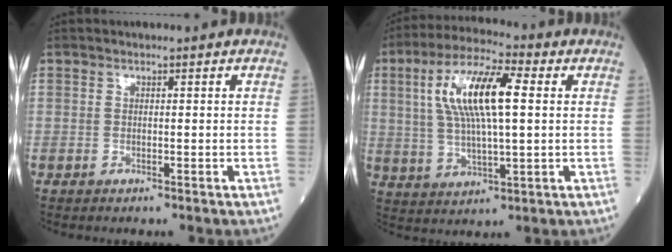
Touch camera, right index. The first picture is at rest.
{"total": 13.0, "force": [2.8, 3.0, 12.3], "torque": [-0.247, 0.021, 0.051]}